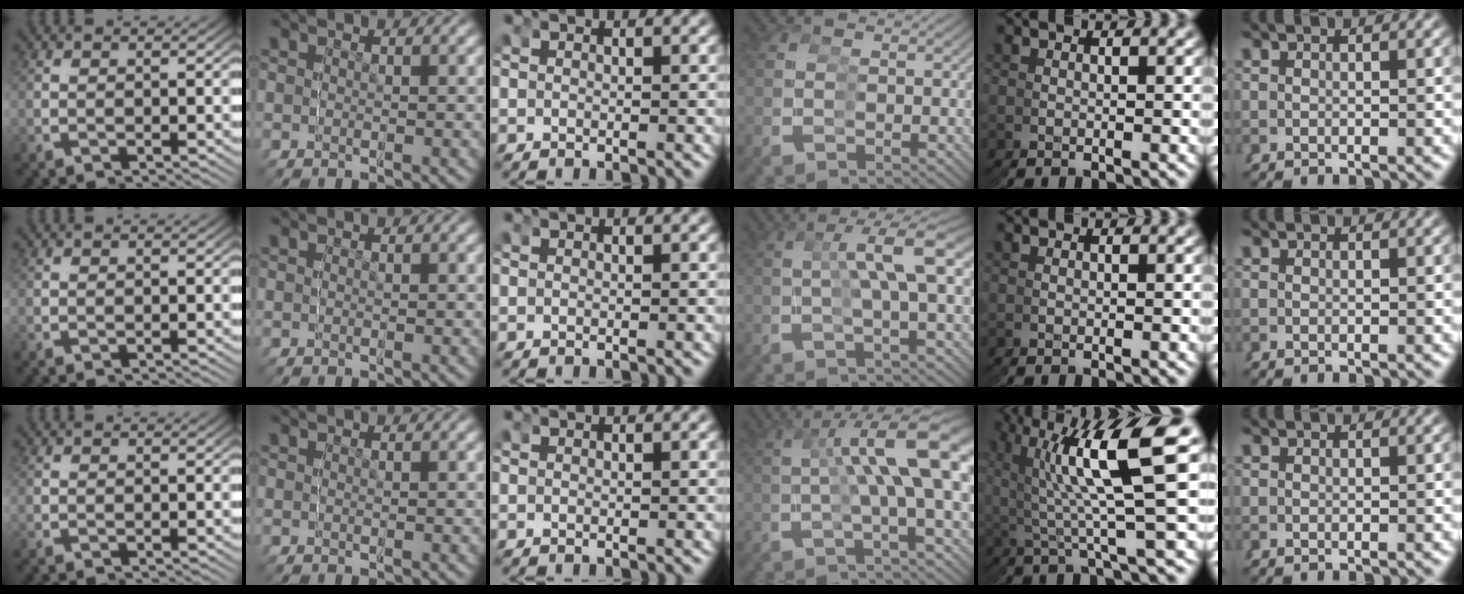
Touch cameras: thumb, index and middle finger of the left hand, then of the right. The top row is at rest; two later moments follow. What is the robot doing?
{"motion": "grasp_and_lifting", "object": "bottle"}